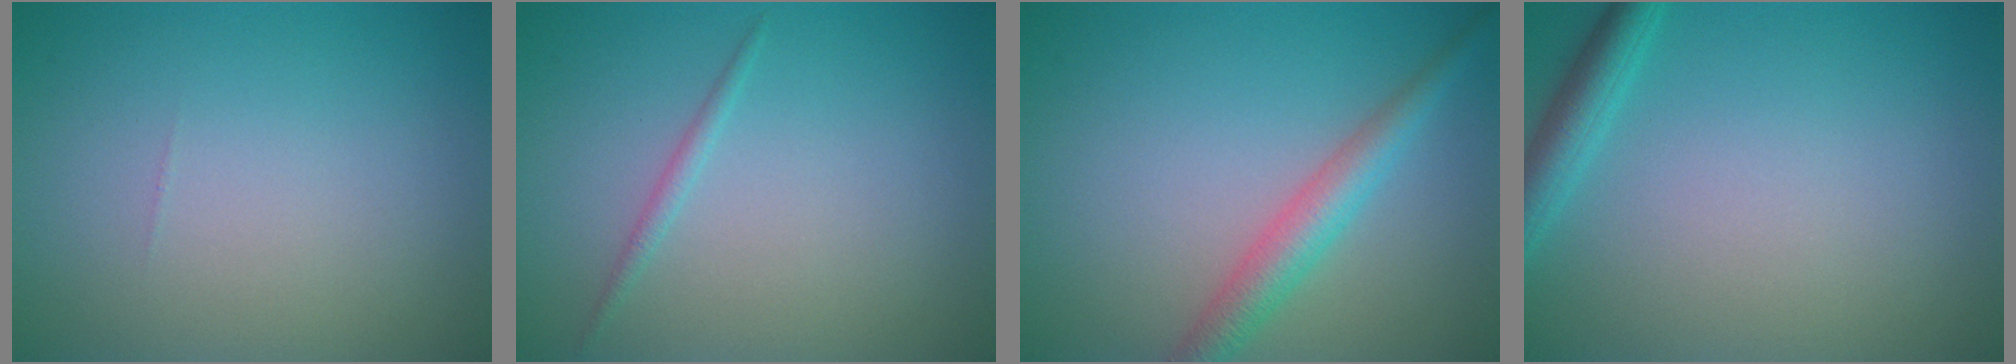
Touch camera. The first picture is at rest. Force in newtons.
{"total": 0.9, "press": 0.9, "slide": 0.0}
{"total": 3.3, "press": 3.3, "slide": 0.1}
{"total": 2.5, "press": 2.5, "slide": 0.1}